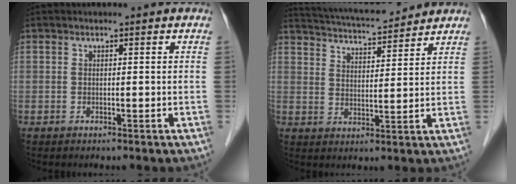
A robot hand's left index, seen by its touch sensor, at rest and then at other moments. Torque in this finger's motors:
{"motor_torque": [0.98, -1.16, 0.22, 0.04]}